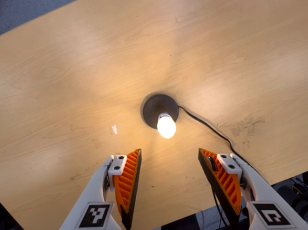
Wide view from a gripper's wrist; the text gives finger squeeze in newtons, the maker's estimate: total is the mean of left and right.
{"total": 0.0}